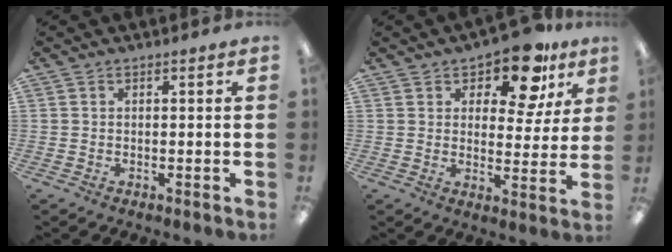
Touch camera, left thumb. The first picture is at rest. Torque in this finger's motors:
{"motor_torque": [-0.01, 0.13, -0.25, -0.13, 0.04]}